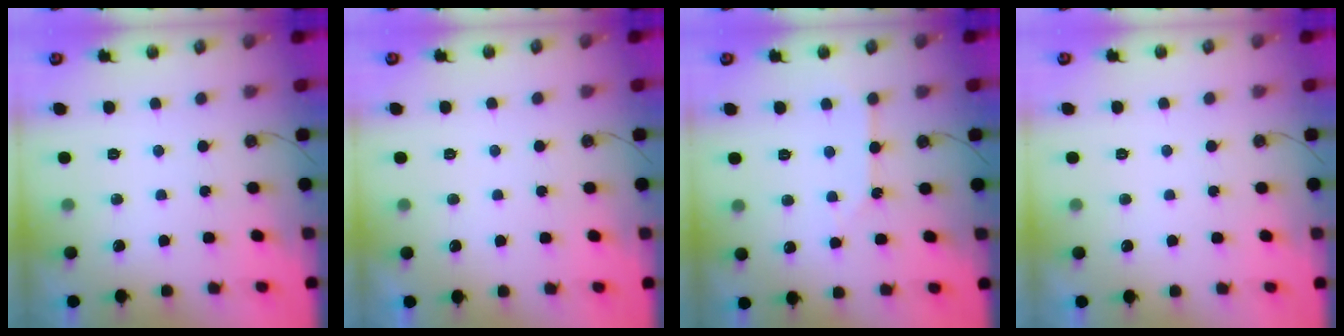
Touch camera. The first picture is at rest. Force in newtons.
{"total": 0.0}
{"total": 2.1, "press": 2.1, "slide": 0.3}
{"total": 0.0}